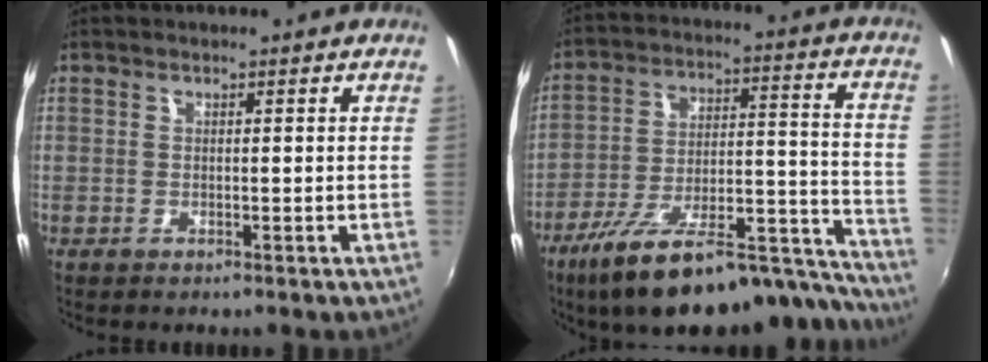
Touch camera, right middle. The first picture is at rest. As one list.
[{"total": 28.6, "force": [-23.4, 7.0, 14.9], "torque": [-0.214, -0.015, -0.342]}]